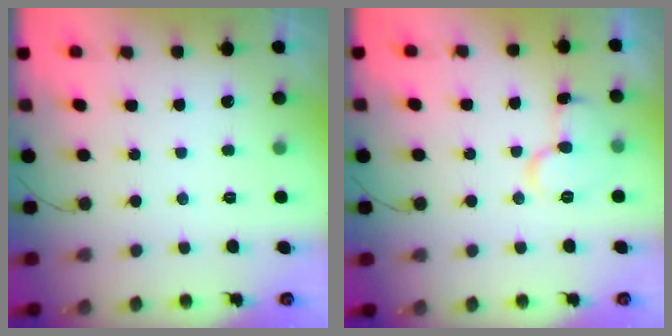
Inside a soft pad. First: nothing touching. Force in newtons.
{"total": 9.2, "press": 9.1, "slide": 1.1}